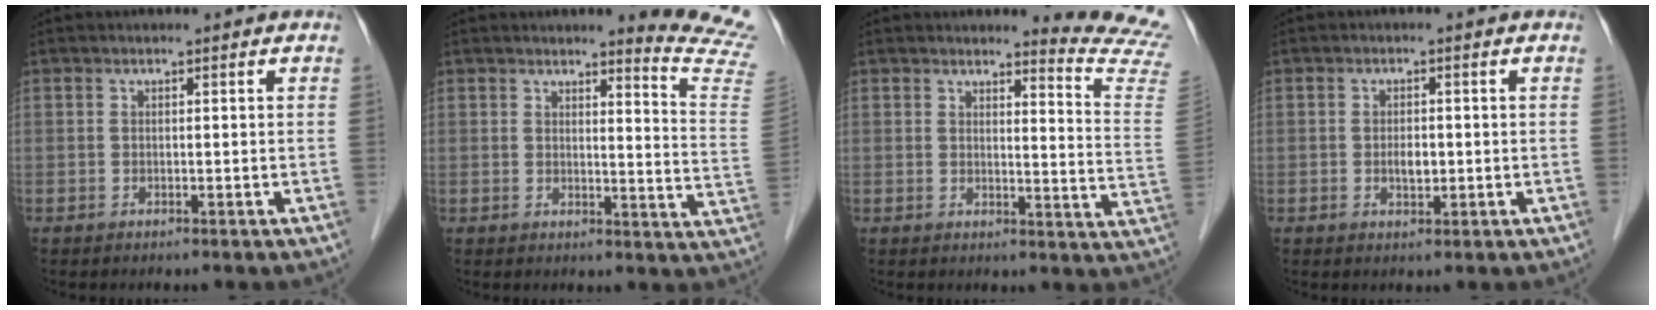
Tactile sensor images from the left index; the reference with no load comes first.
{"total": 10.5, "force": [10.3, -1.5, 1.7], "torque": [-0.012, -0.119, 0.090]}
{"total": 10.6, "force": [10.5, -1.5, 0.6], "torque": [-0.004, -0.128, 0.093]}
{"total": 2.2, "force": [-0.2, 1.1, 1.9], "torque": [-0.034, 0.000, -0.002]}